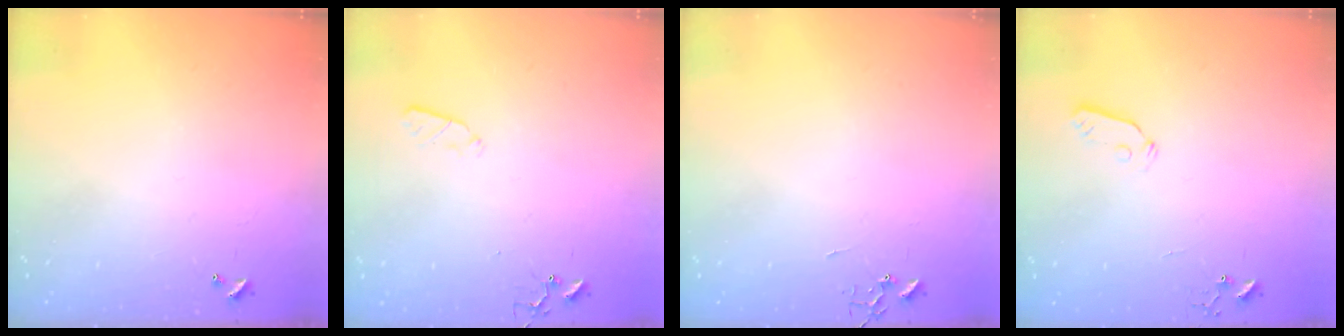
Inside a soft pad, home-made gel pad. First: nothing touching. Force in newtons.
{"total": 3.2, "press": 3.1, "slide": 0.5}
{"total": 0.0}
{"total": 3.6, "press": 3.6, "slide": 0.5}